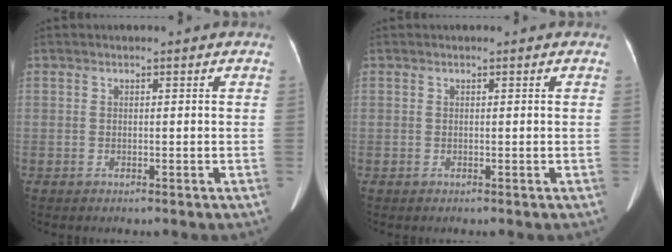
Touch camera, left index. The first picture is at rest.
{"total": 0.0}